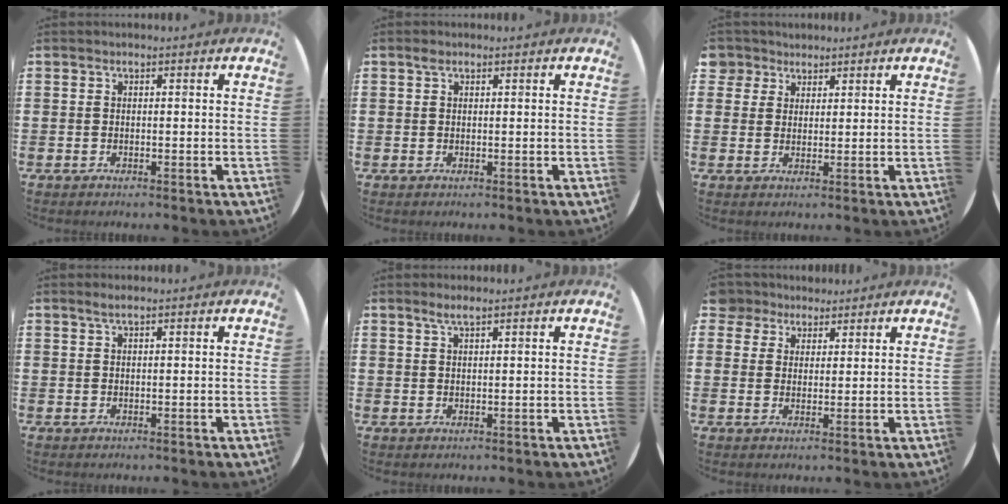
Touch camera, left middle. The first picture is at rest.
{"total": 0.7, "force": [0.5, 0.4, 0.4], "torque": [-0.002, -0.001, 0.007]}
{"total": 3.1, "force": [2.3, 2.0, -0.2], "torque": [0.001, 0.004, 0.045]}
{"total": 1.2, "force": [0.7, 0.0, 0.9], "torque": [-0.018, 0.001, 0.013]}
{"total": 1.8, "force": [1.4, 0.1, 1.1], "torque": [-0.023, 0.002, 0.026]}
{"total": 4.0, "force": [3.4, 2.1, -0.2], "torque": [-0.005, -0.001, 0.065]}